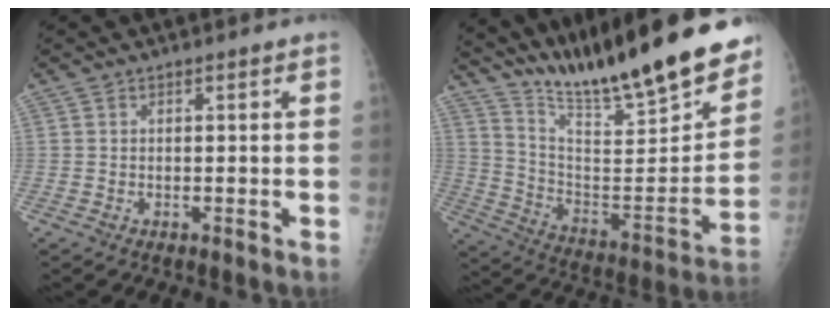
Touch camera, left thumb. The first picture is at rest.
{"total": 26.3, "force": [21.6, 3.4, 14.6], "torque": [-0.212, -0.118, 0.343]}